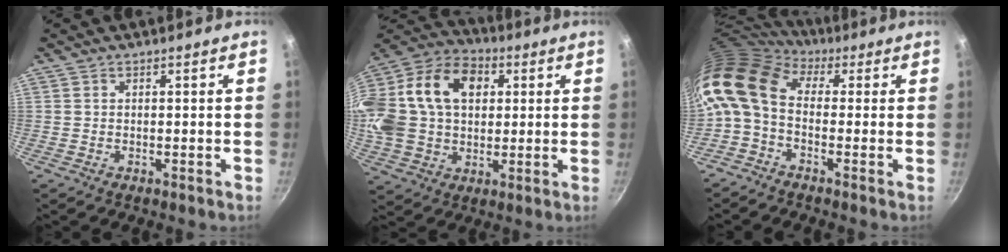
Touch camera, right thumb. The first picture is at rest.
{"total": 26.5, "force": [5.7, 19.2, 17.4], "torque": [-0.357, 0.035, 0.092]}
{"total": 12.7, "force": [0.7, 8.6, 9.4], "torque": [-0.188, 0.026, -0.009]}